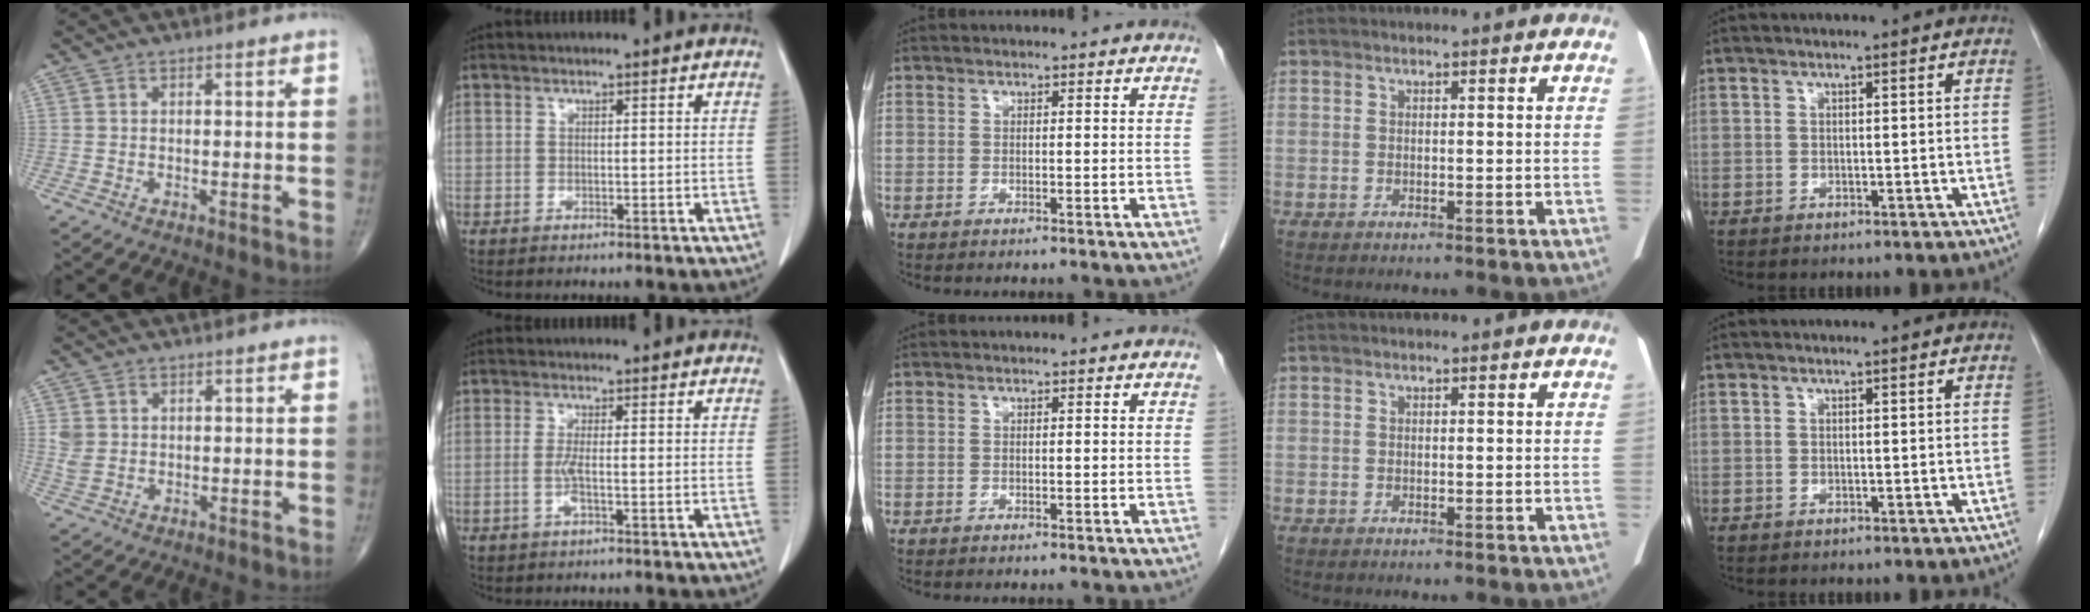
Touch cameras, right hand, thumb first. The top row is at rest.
{"thumb": {"total": 2.8, "force": [0.6, 2.3, 1.4], "torque": [-0.026, -0.002, 0.019]}, "index": {"total": 2.1, "force": [-0.6, -0.1, 2.0], "torque": [-0.045, -0.003, -0.014]}}